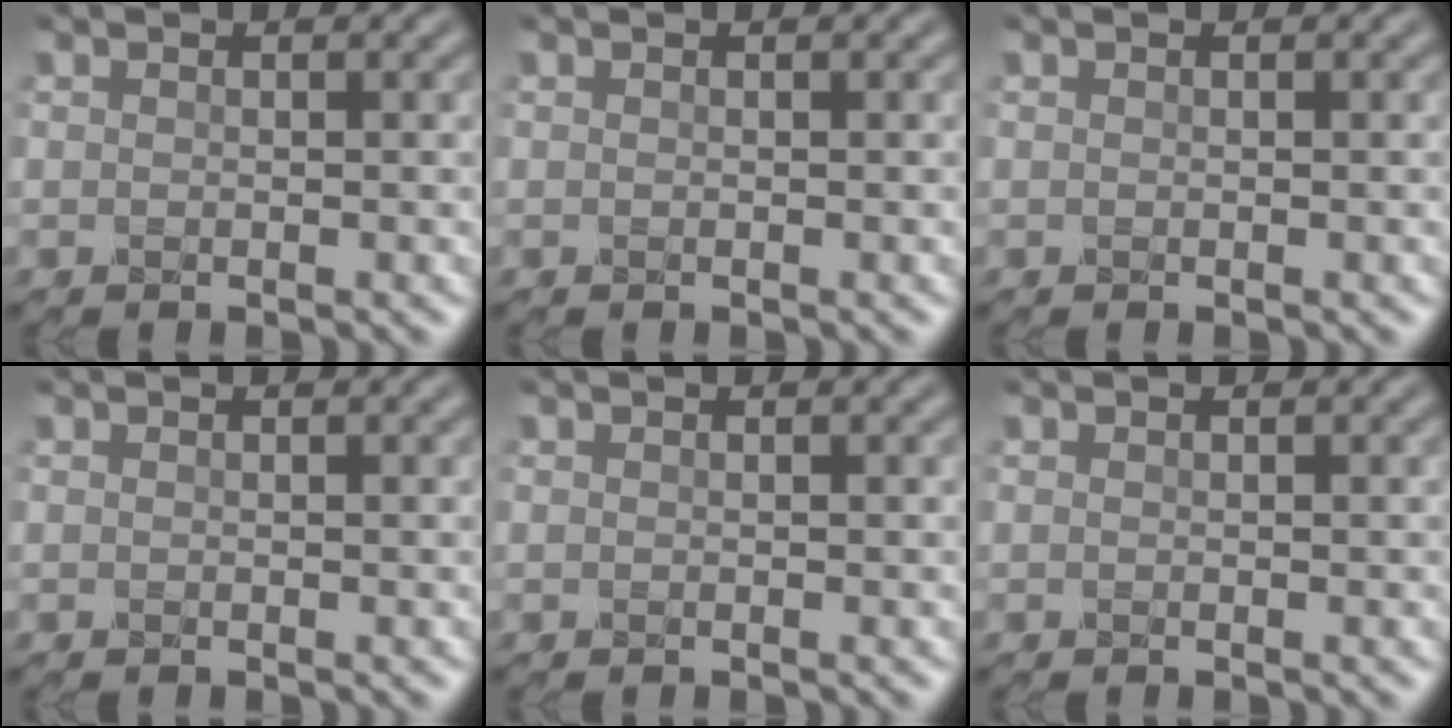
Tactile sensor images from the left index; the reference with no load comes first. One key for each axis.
{"total": 0.0}
{"total": 0.0}
{"total": 0.0}
{"total": 0.0}
{"total": 0.0}